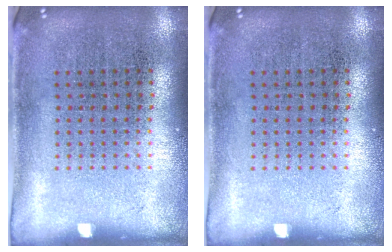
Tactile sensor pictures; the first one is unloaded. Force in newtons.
{"total": 0.0}